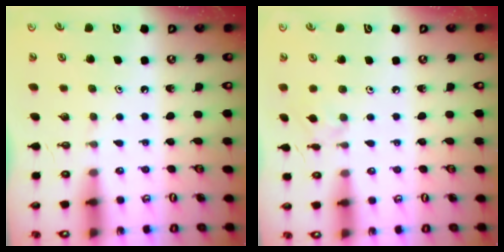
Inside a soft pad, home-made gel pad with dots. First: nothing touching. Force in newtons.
{"total": 3.3, "press": 3.2, "slide": 0.6}